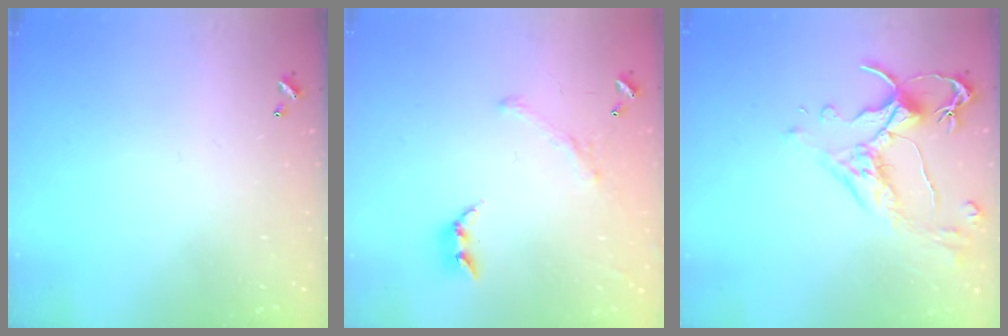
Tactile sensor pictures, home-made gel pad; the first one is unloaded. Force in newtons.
{"total": 1.5, "press": 1.0, "slide": 1.2}
{"total": 2.5, "press": 2.2, "slide": 1.3}